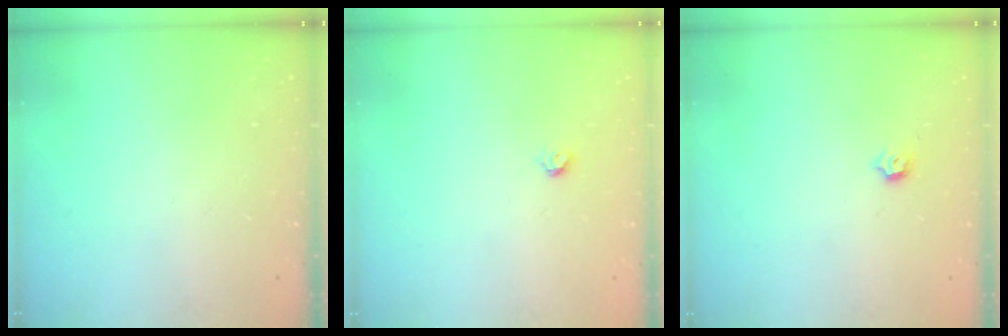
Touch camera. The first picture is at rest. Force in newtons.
{"total": 4.0, "press": 3.9, "slide": 0.7}
{"total": 3.7, "press": 3.6, "slide": 0.6}